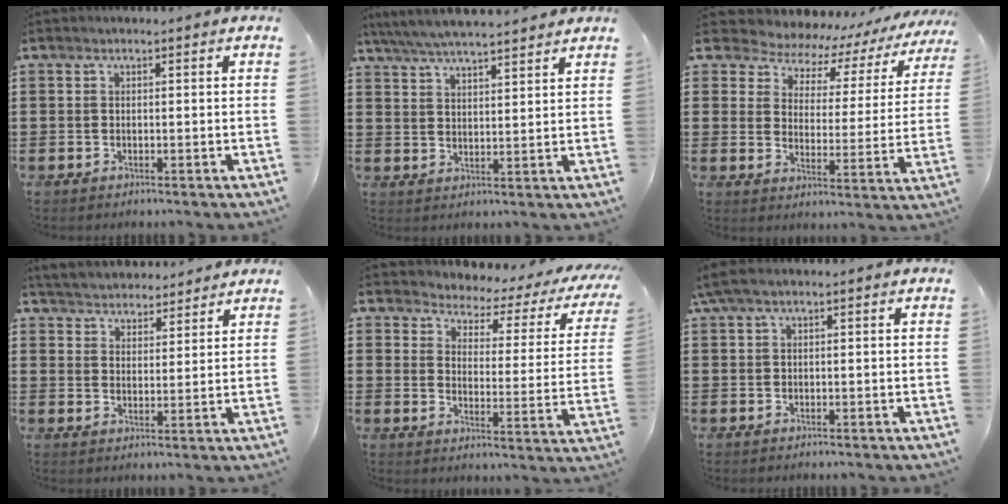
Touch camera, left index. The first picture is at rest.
{"total": 5.3, "force": [5.0, 0.2, 1.7], "torque": [-0.050, -0.017, 0.090]}
{"total": 4.3, "force": [3.8, 1.8, 0.5], "torque": [-0.041, -0.027, 0.057]}
{"total": 4.0, "force": [3.9, 0.7, -0.5], "torque": [-0.011, -0.017, 0.068]}
{"total": 2.3, "force": [2.1, 0.8, 0.6], "torque": [-0.031, -0.021, 0.023]}
{"total": 1.5, "force": [0.5, 0.3, 1.4], "torque": [-0.027, 0.002, 0.009]}